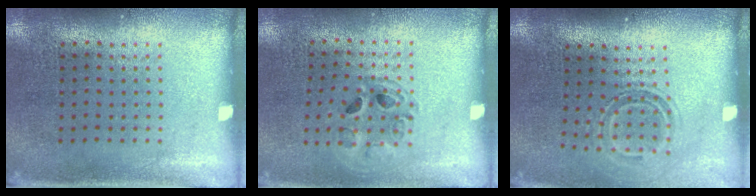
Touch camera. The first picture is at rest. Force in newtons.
{"total": 1.0, "press": 1.0, "slide": 0.2}
{"total": 1.6, "press": 1.1, "slide": 1.2}